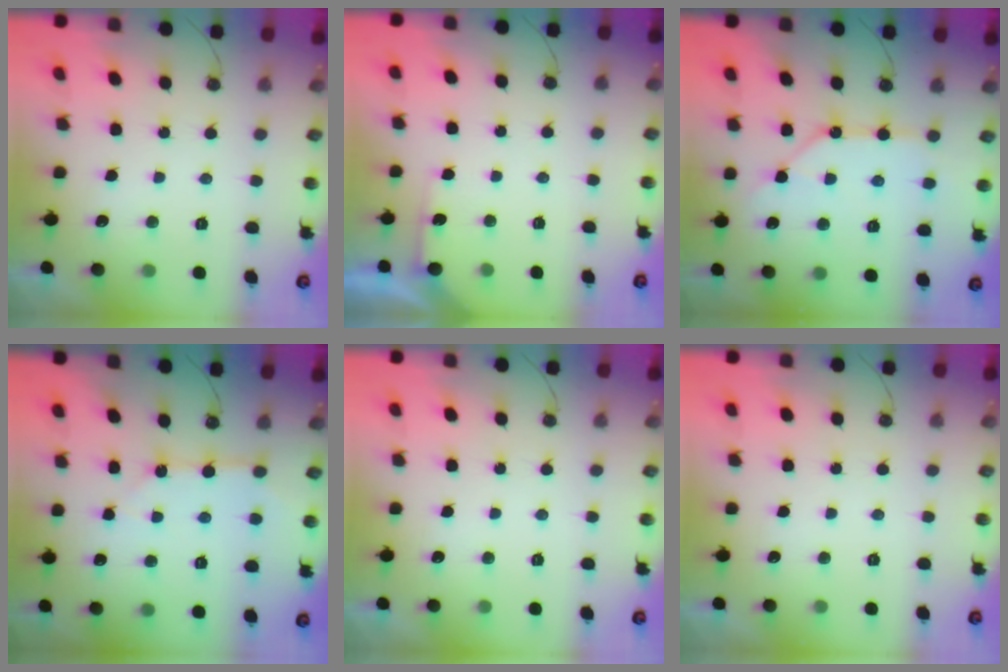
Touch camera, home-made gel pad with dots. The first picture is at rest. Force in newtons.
{"total": 3.3, "press": 3.3, "slide": 0.5}
{"total": 10.1, "press": 10.0, "slide": 1.3}
{"total": 4.5, "press": 4.4, "slide": 0.2}
{"total": 0.0}
{"total": 0.0}